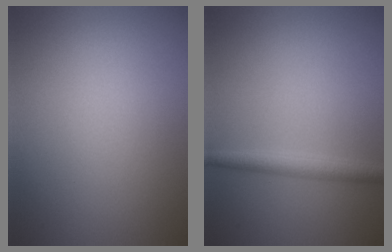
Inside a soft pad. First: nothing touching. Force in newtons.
{"total": 2.2, "press": 2.2, "slide": 0.1}